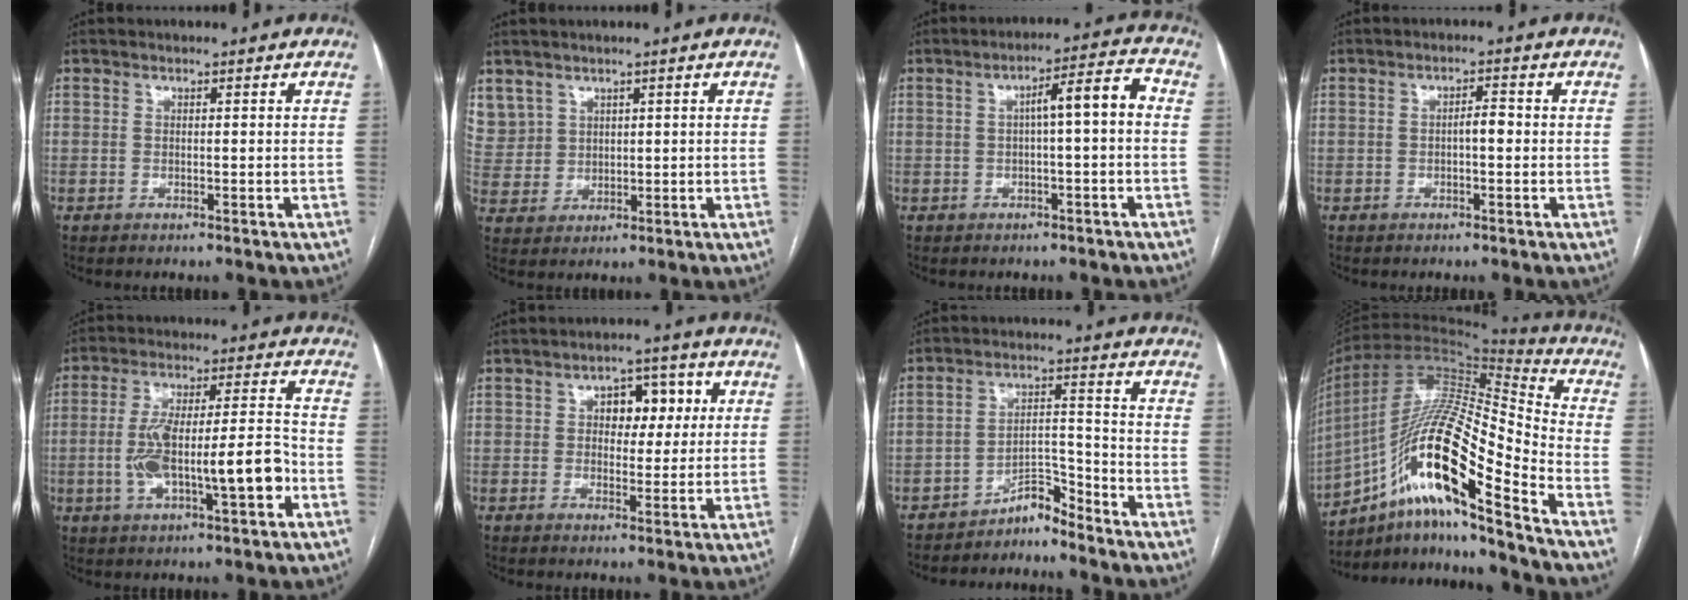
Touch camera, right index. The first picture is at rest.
{"total": 8.4, "force": [4.7, 6.8, 1.4], "torque": [-0.049, 0.021, 0.115]}
{"total": 6.1, "force": [0.0, 0.8, 6.1], "torque": [-0.090, 0.026, 0.001]}
{"total": 2.1, "force": [-0.3, 0.7, 2.0], "torque": [-0.029, 0.006, -0.007]}
{"total": 14.2, "force": [-3.4, 3.0, 13.5], "torque": [-0.236, 0.024, -0.050]}
{"total": 6.5, "force": [1.6, 3.9, 5.0], "torque": [-0.059, 0.022, 0.024]}
{"total": 4.7, "force": [-4.5, 1.0, 0.9], "torque": [0.000, 0.016, -0.077]}
{"total": 21.5, "force": [-11.3, 3.1, 18.0], "torque": [-0.352, 0.003, -0.201]}